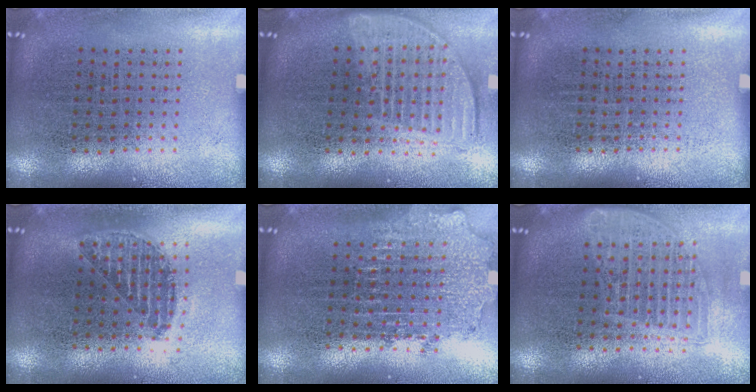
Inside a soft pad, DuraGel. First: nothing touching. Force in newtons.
{"total": 1.8, "press": 1.6, "slide": 0.9}
{"total": 0.0}
{"total": 1.1, "press": 1.0, "slide": 0.5}
{"total": 1.9, "press": 1.5, "slide": 1.2}
{"total": 1.6, "press": 1.4, "slide": 0.7}